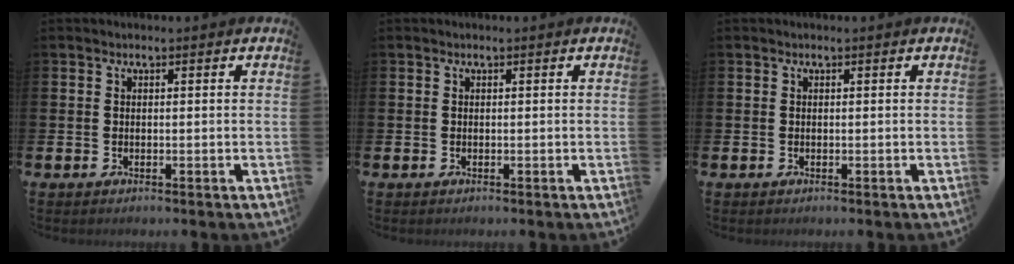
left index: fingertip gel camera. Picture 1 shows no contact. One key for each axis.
{"total": 0.0}
{"total": 0.0}